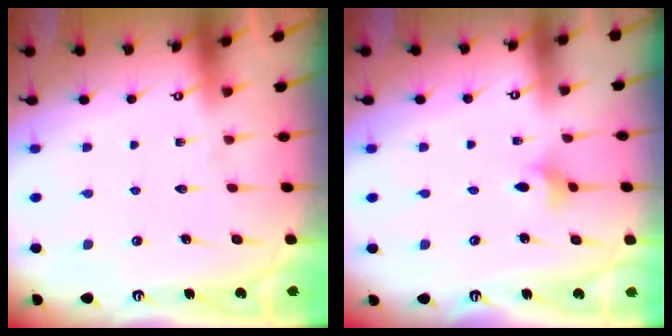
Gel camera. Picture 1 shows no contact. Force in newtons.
{"total": 2.7, "press": 2.6, "slide": 0.6}